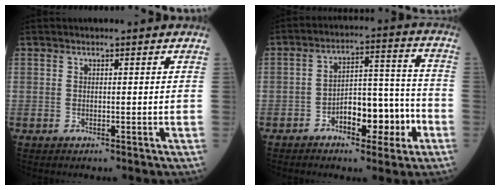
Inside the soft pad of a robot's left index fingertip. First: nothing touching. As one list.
[{"total": 9.9, "force": [-4.7, 3.8, 7.8], "torque": [-0.123, 0.033, -0.070]}]